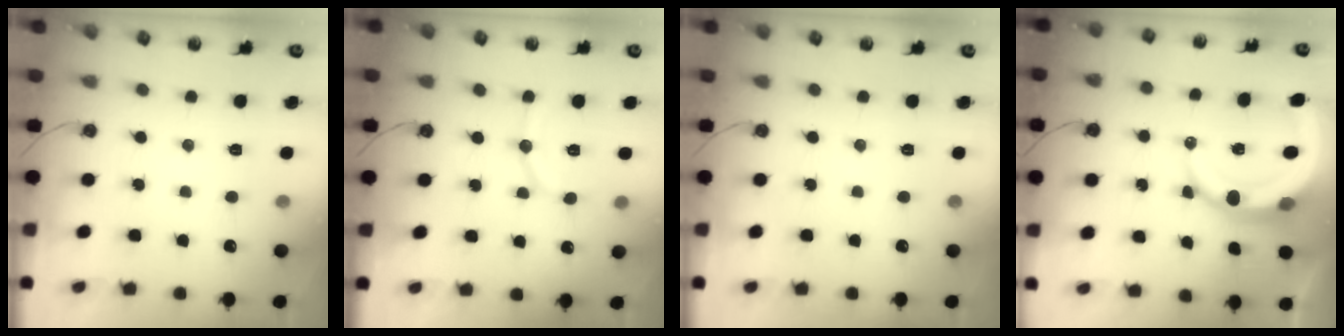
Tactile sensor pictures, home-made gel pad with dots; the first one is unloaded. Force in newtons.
{"total": 8.4, "press": 8.2, "slide": 1.6}
{"total": 0.0}
{"total": 12.2, "press": 12.1, "slide": 1.5}